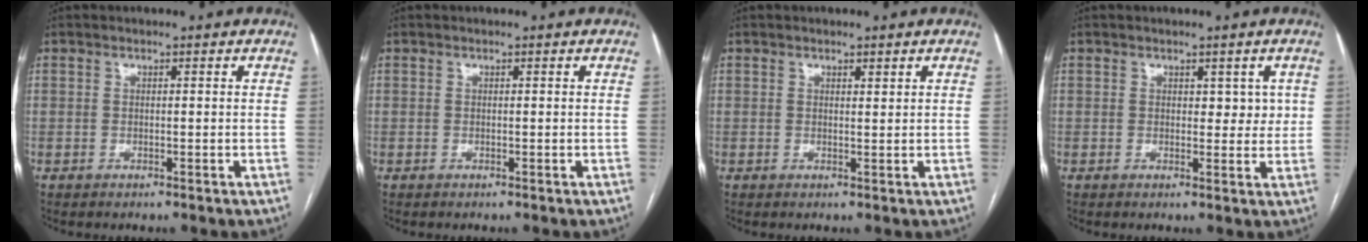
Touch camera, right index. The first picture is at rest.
{"total": 0.0}
{"total": 0.9, "force": [0.7, 0.2, 0.5], "torque": [-0.009, -0.004, 0.011]}
{"total": 2.7, "force": [0.8, 1.8, 1.9], "torque": [-0.014, 0.002, 0.010]}